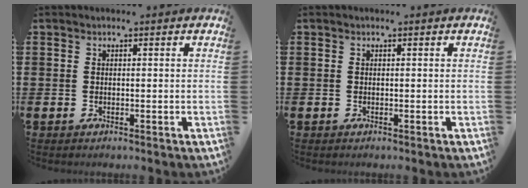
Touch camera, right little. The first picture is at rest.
{"total": 0.0}